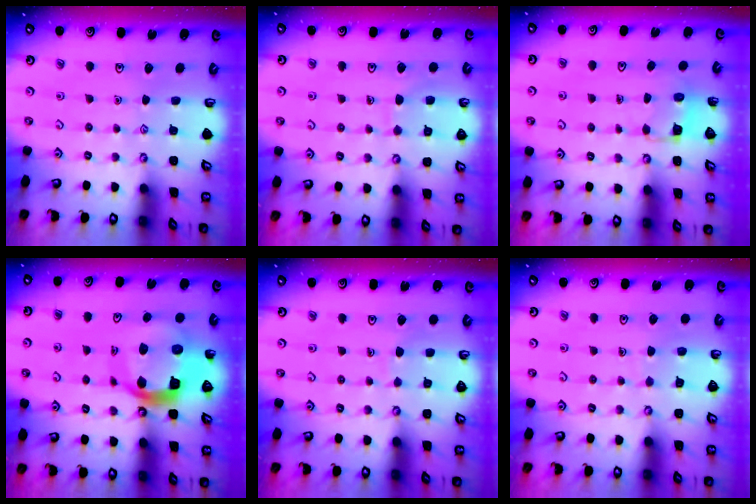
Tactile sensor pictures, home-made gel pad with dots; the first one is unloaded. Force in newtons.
{"total": 7.0, "press": 7.0, "slide": 0.5}
{"total": 3.1, "press": 3.1, "slide": 0.3}
{"total": 15.7, "press": 15.6, "slide": 1.7}
{"total": 3.7, "press": 3.7, "slide": 0.4}
{"total": 5.6, "press": 5.6, "slide": 0.5}